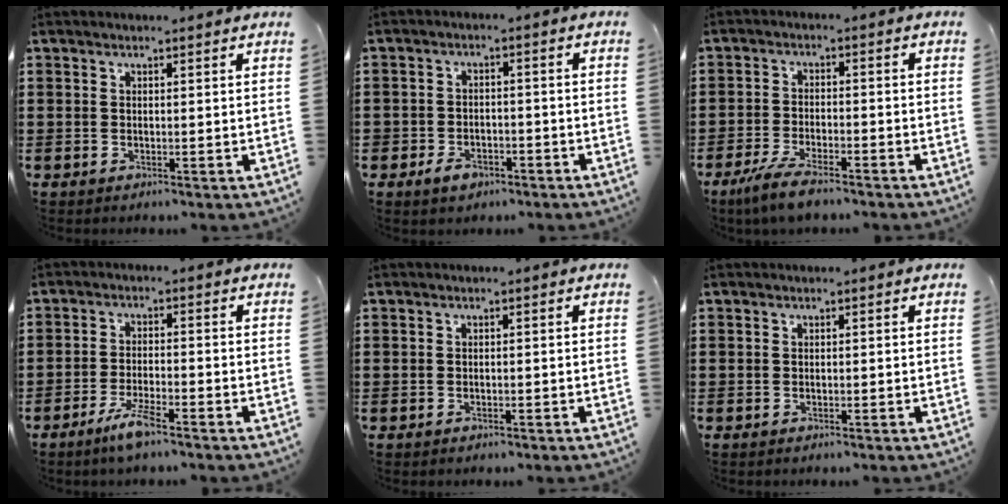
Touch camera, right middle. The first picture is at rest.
{"total": 2.6, "force": [-1.7, 1.7, 1.0], "torque": [-0.021, 0.004, -0.035]}
{"total": 4.6, "force": [-3.8, 0.6, 2.6], "torque": [-0.063, -0.007, -0.077]}
{"total": 4.4, "force": [-2.9, 0.5, 3.2], "torque": [-0.072, -0.005, -0.056]}
{"total": 0.0}
{"total": 0.0}